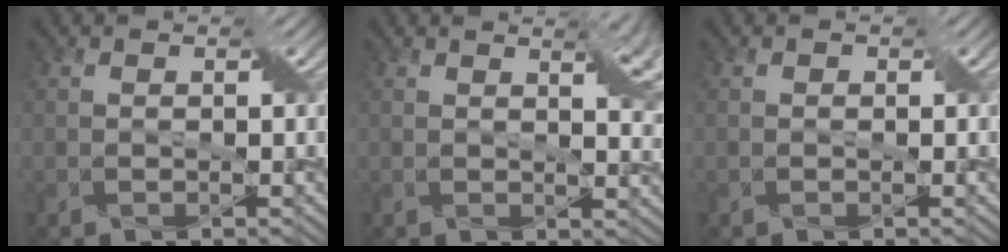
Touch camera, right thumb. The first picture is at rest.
{"total": 4.5, "force": [2.3, 1.4, 3.6], "torque": [-0.054, 0.001, 0.042]}
{"total": 0.6, "force": [0.0, 0.5, 0.2], "torque": [0.000, -0.003, 0.002]}